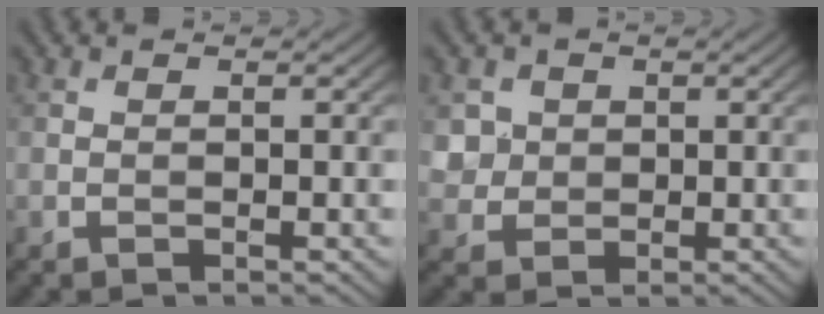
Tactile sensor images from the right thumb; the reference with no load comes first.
{"total": 3.3, "force": [1.0, 3.1, 0.7], "torque": [-0.032, -0.013, 0.029]}